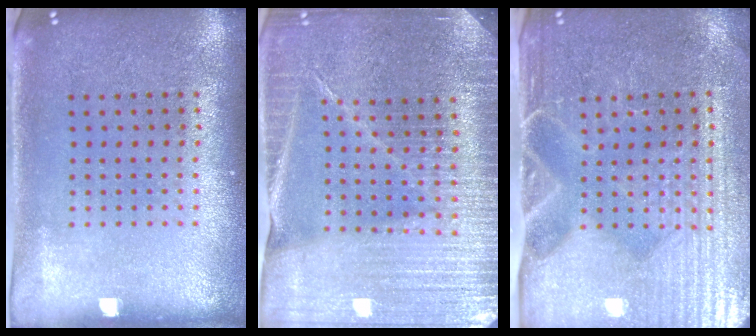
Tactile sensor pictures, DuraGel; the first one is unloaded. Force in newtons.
{"total": 4.3, "press": 4.0, "slide": 1.5}
{"total": 4.6, "press": 4.2, "slide": 1.8}